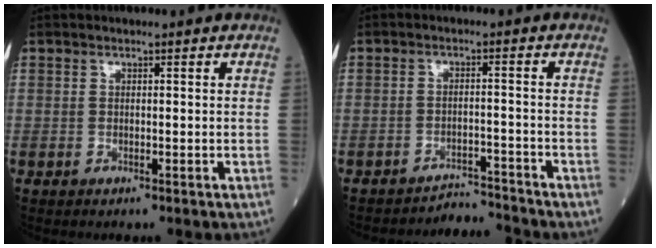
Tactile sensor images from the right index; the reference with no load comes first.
{"total": 4.5, "force": [-4.1, -0.8, -1.5], "torque": [0.028, 0.003, -0.064]}